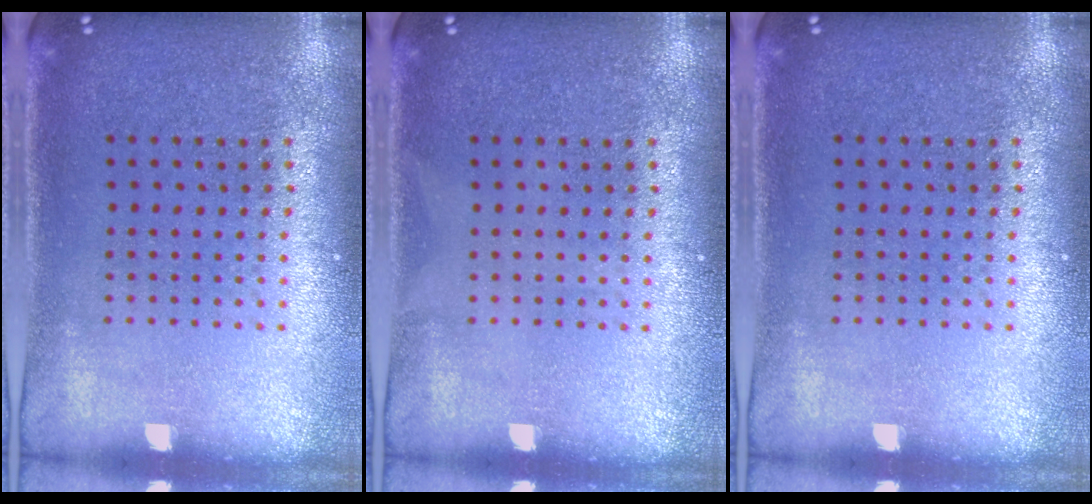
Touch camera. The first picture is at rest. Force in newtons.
{"total": 0.0}
{"total": 0.0}